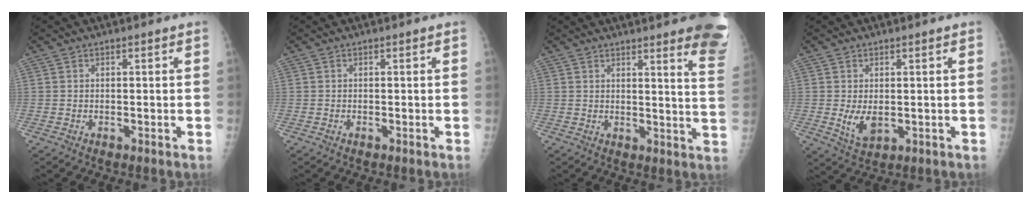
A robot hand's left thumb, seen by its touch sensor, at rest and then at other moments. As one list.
[{"total": 0.0}, {"total": 13.7, "force": [10.5, 1.2, 8.7], "torque": [-0.078, -0.073, 0.105]}, {"total": 4.5, "force": [-0.1, 2.6, 3.7], "torque": [-0.064, -0.013, 0.009]}]